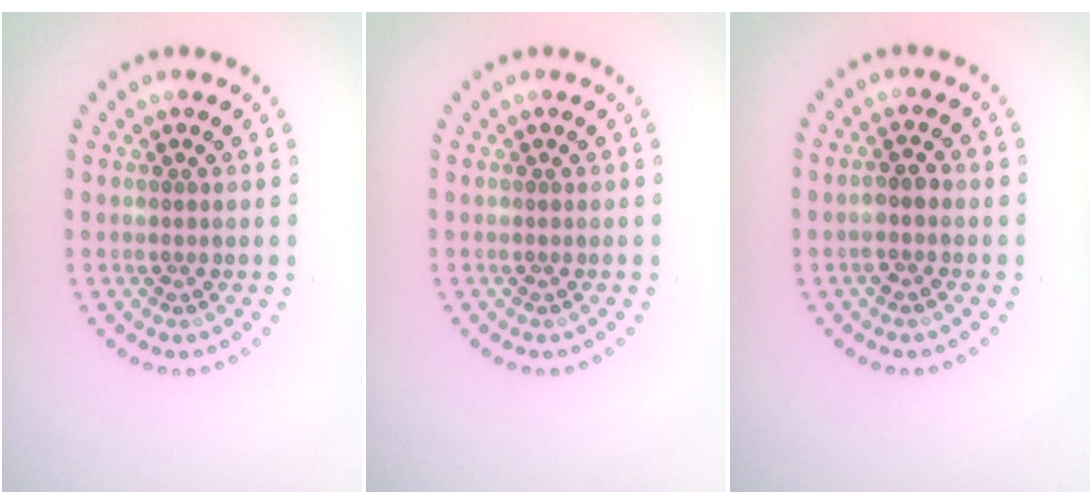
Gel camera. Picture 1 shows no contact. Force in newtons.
{"total": 0.0}
{"total": 1.6, "press": 1.4, "slide": 0.7}